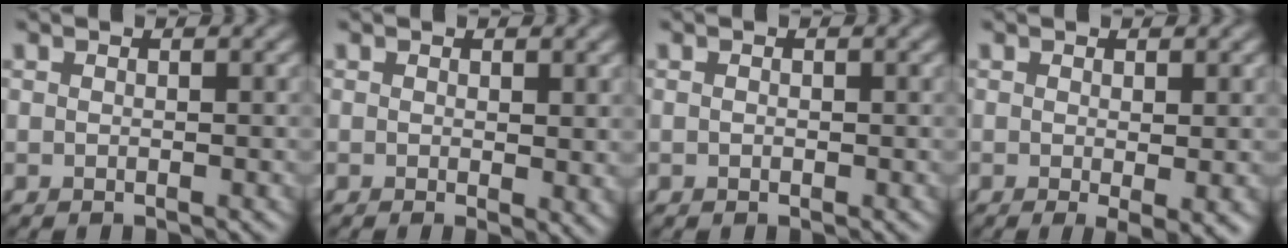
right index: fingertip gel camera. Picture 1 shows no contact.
{"total": 1.8, "force": [0.2, 0.4, 1.7], "torque": [-0.019, -0.010, 0.005]}
{"total": 0.0}
{"total": 2.3, "force": [-0.3, 0.3, 2.3], "torque": [-0.033, -0.012, -0.003]}